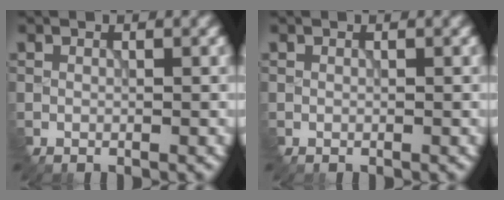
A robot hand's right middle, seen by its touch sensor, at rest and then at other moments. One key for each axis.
{"total": 0.0}